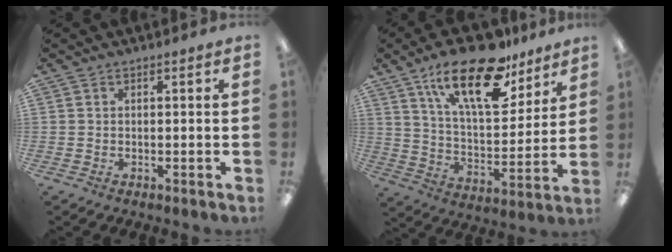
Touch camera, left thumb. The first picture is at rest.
{"total": 22.2, "force": [14.2, 9.2, 14.3], "torque": [-0.229, -0.074, 0.240]}